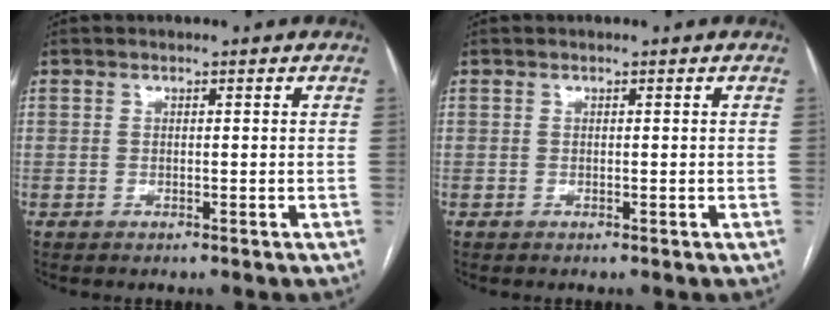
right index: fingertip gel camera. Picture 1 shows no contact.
{"total": 0.0}